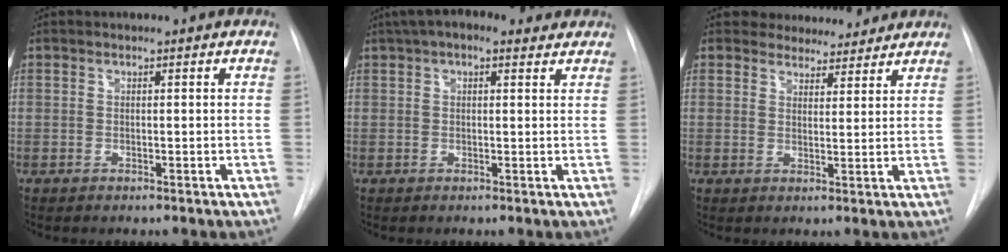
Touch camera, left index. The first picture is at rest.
{"total": 8.3, "force": [6.0, 3.0, 4.9], "torque": [-0.079, 0.041, 0.089]}
{"total": 7.2, "force": [6.7, 2.6, 0.8], "torque": [0.002, 0.002, 0.083]}